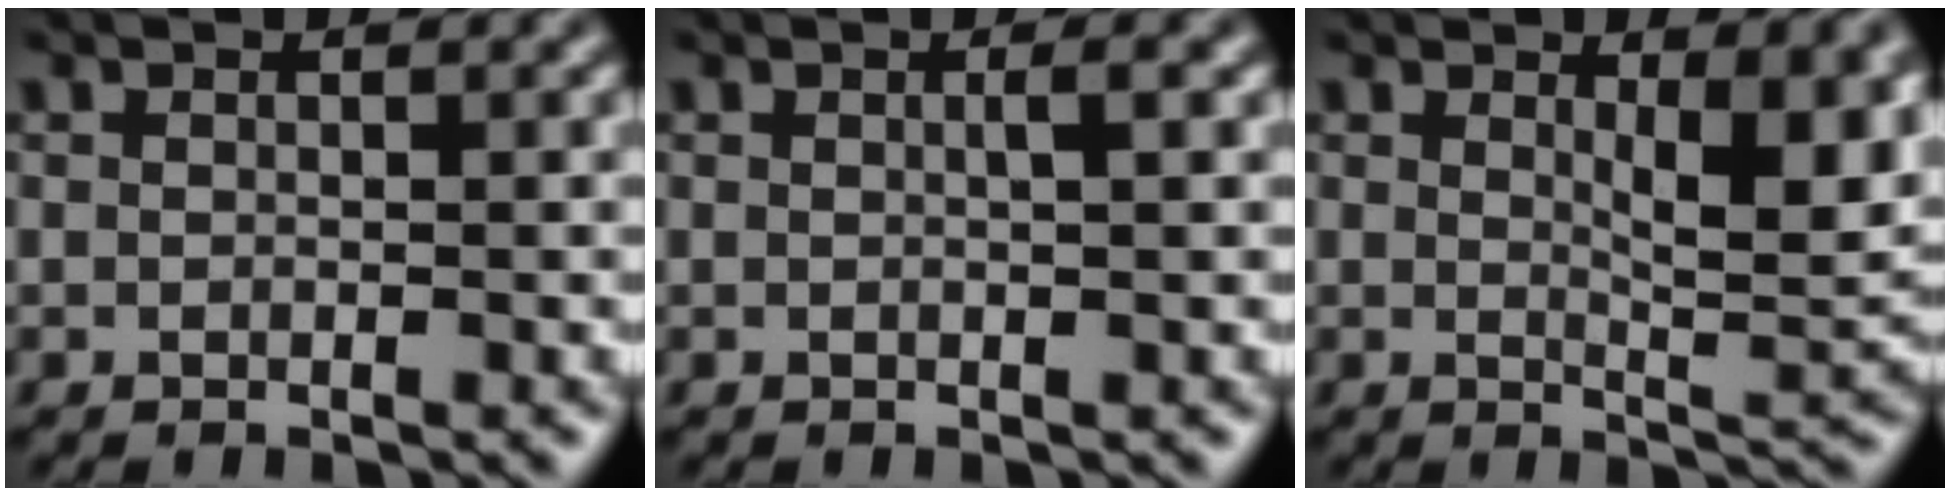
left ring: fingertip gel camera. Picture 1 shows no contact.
{"total": 1.1, "force": [0.2, 0.2, 1.0], "torque": [-0.013, 0.006, 0.001]}
{"total": 5.4, "force": [1.8, 1.6, 4.9], "torque": [-0.066, -0.007, 0.031]}